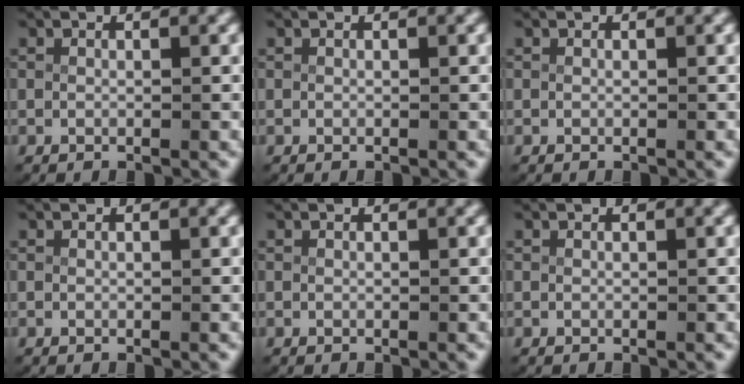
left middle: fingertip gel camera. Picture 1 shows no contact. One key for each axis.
{"total": 0.0}
{"total": 0.0}
{"total": 0.0}
{"total": 0.0}
{"total": 0.0}